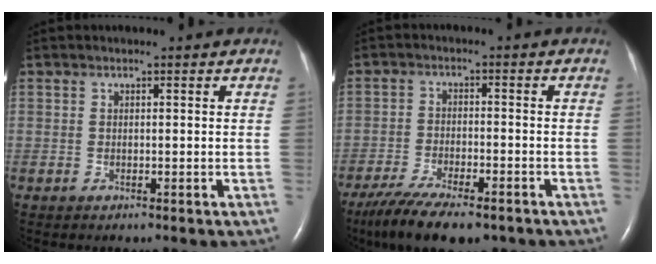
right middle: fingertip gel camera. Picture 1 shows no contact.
{"total": 12.7, "force": [-9.5, 3.6, 7.6], "torque": [-0.138, -0.024, -0.152]}